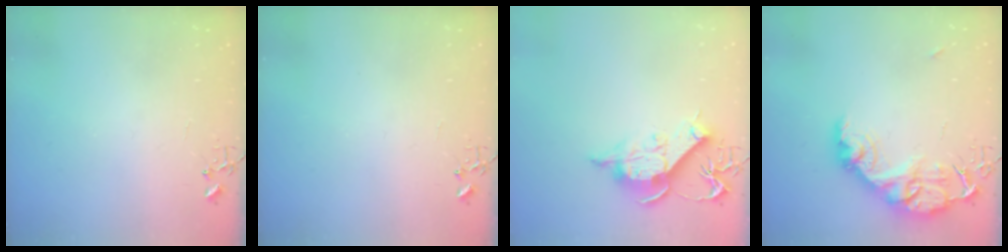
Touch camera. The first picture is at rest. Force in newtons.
{"total": 0.0}
{"total": 11.0, "press": 11.0, "slide": 1.4}
{"total": 16.0, "press": 16.0, "slide": 1.1}